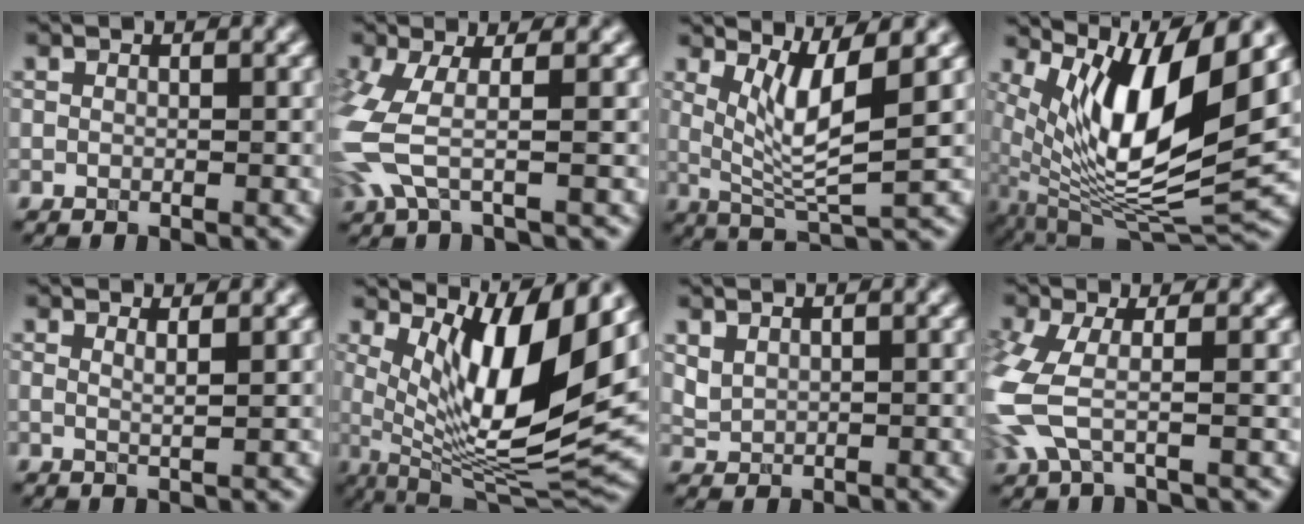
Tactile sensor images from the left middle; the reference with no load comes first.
{"total": 4.6, "force": [-1.3, 1.1, 4.2], "torque": [-0.132, -0.004, -0.023]}
{"total": 5.3, "force": [1.6, 1.0, 5.0], "torque": [-0.097, -0.013, 0.044]}
{"total": 11.7, "force": [4.0, 3.4, 10.4], "torque": [-0.198, 0.000, 0.092]}
{"total": 1.2, "force": [0.7, 0.3, 0.9], "torque": [-0.008, 0.001, 0.011]}
{"total": 11.7, "force": [3.9, 3.1, 10.6], "torque": [-0.178, -0.009, 0.087]}
{"total": 0.9, "force": [0.8, 0.2, 0.1], "torque": [-0.018, 0.001, 0.035]}
{"total": 4.8, "force": [-1.1, 1.6, 4.4], "torque": [-0.139, -0.005, -0.019]}